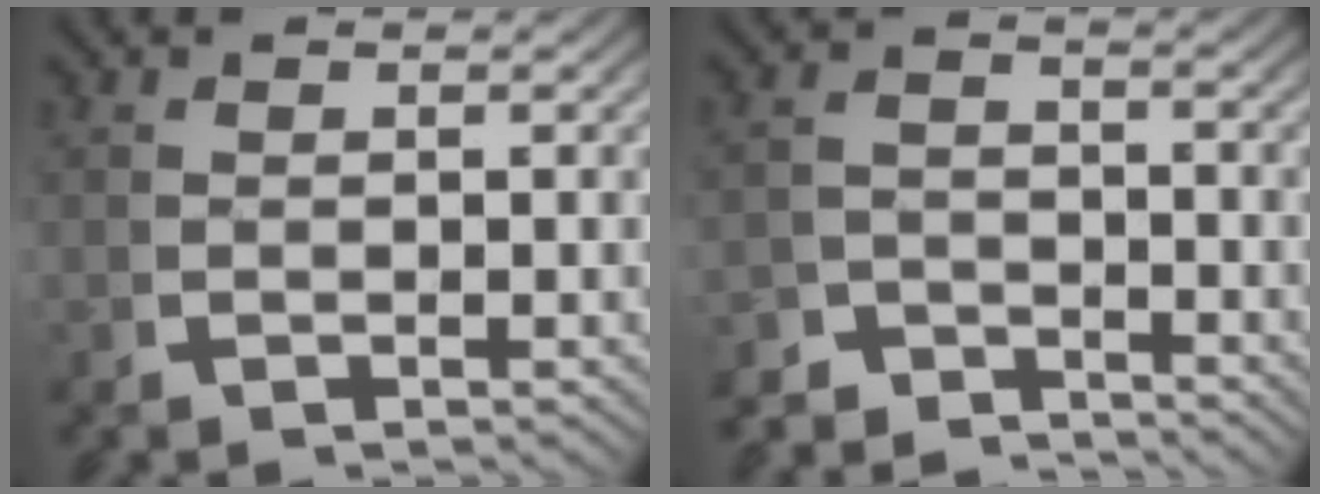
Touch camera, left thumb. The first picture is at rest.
{"total": 3.8, "force": [-3.7, 1.1, 0.2], "torque": [0.009, -0.016, -0.070]}